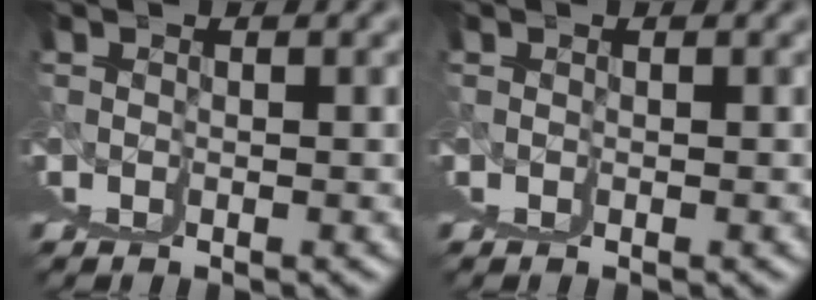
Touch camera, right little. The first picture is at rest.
{"total": 0.0}